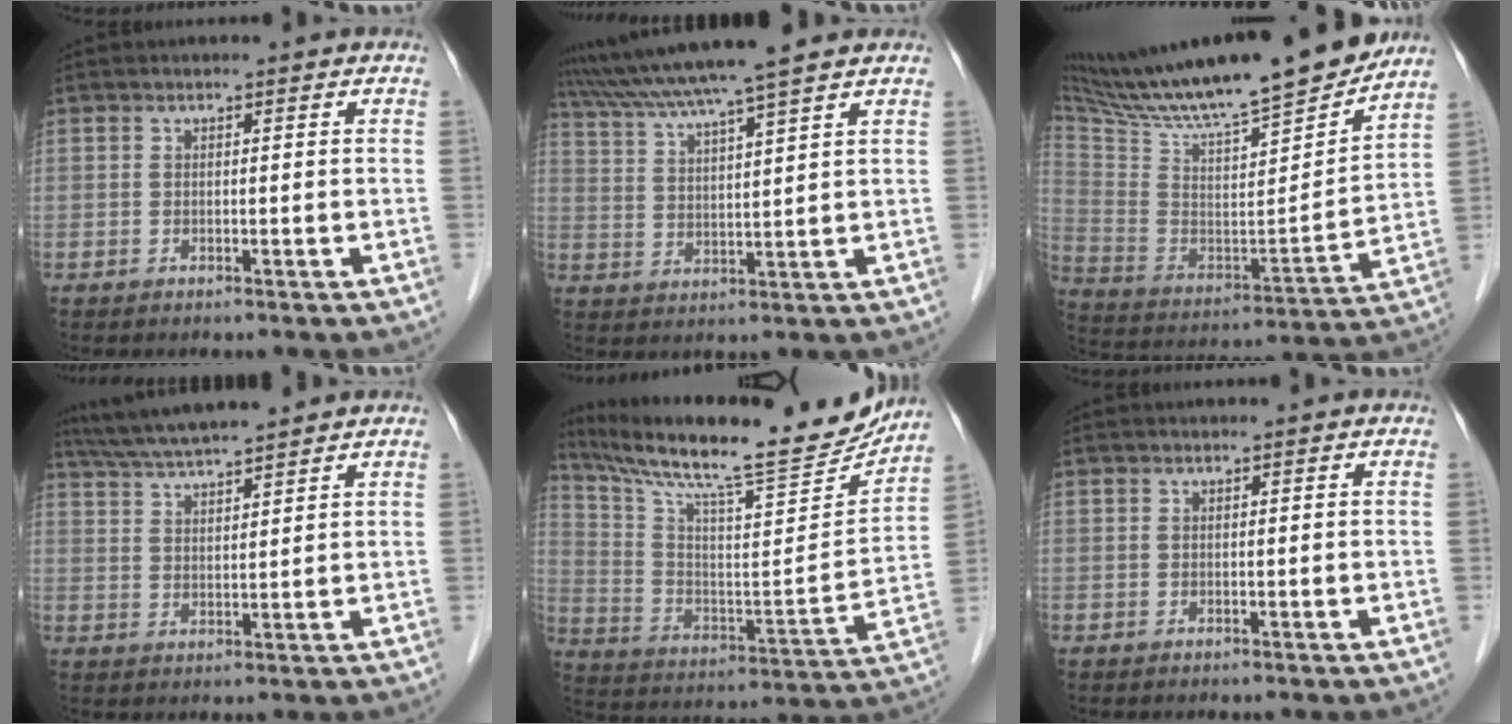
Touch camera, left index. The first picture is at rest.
{"total": 12.1, "force": [10.4, -1.4, 6.1], "torque": [-0.111, 0.023, 0.171]}
{"total": 27.5, "force": [23.8, 2.3, 13.4], "torque": [-0.241, -0.034, 0.375]}
{"total": 9.4, "force": [8.5, 0.2, 4.2], "torque": [-0.075, 0.026, 0.140]}
{"total": 24.4, "force": [21.6, 2.3, 10.9], "torque": [-0.196, -0.039, 0.327]}
{"total": 0.0}